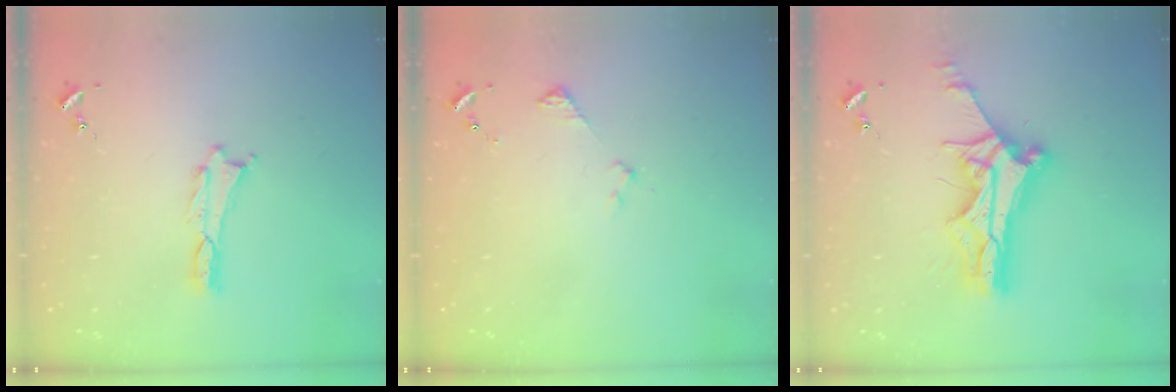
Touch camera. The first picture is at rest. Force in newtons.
{"total": 2.9, "press": 2.9, "slide": 0.3}
{"total": 10.9, "press": 10.8, "slide": 0.9}